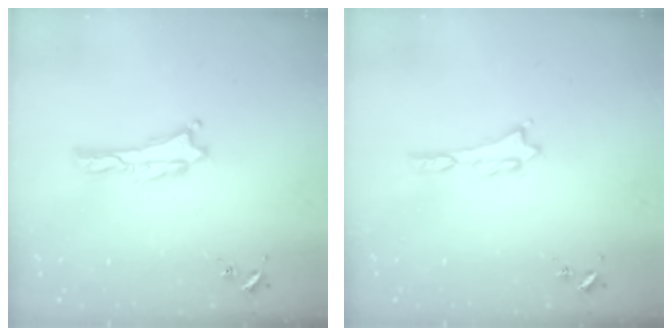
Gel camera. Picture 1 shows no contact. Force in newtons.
{"total": 0.0}